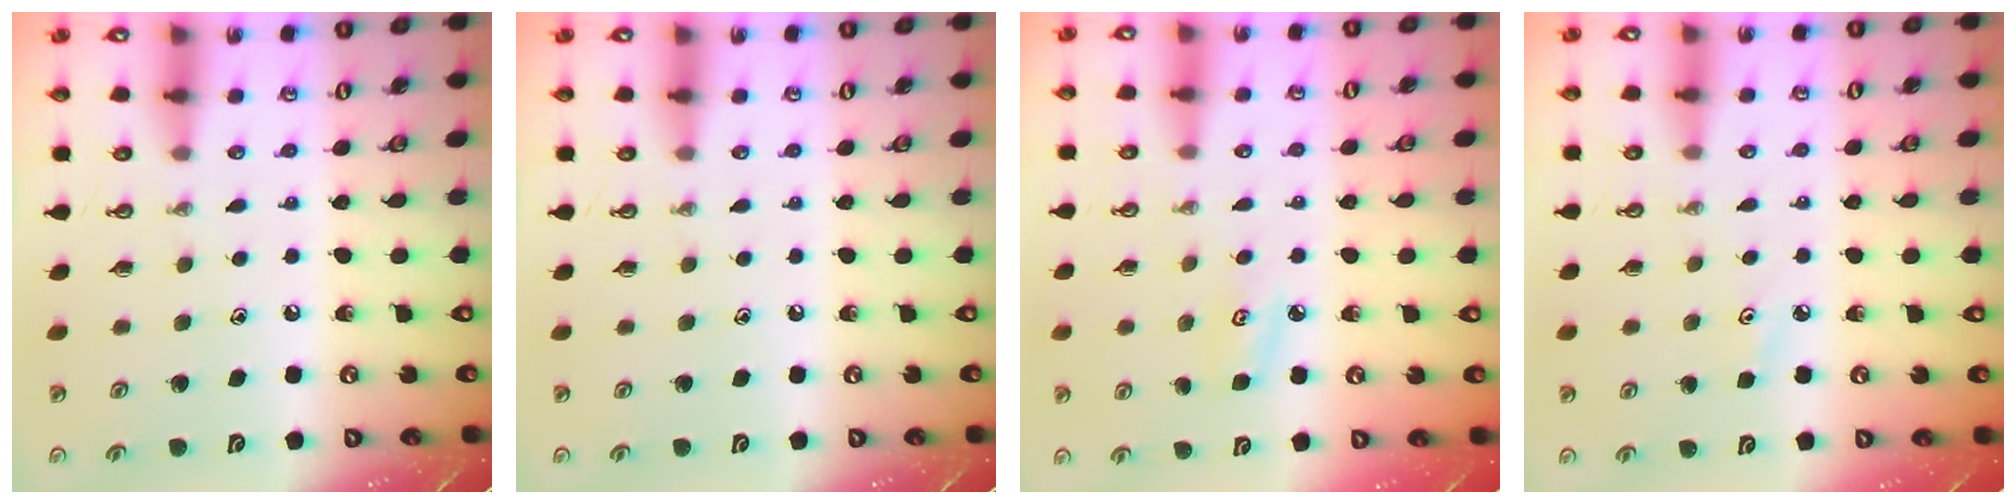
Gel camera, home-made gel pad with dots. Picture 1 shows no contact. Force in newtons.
{"total": 0.0}
{"total": 4.7, "press": 4.6, "slide": 0.5}
{"total": 2.8, "press": 2.8, "slide": 0.4}